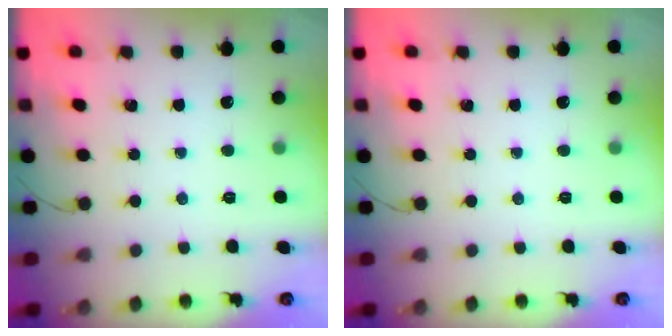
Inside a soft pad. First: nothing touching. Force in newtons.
{"total": 0.0}